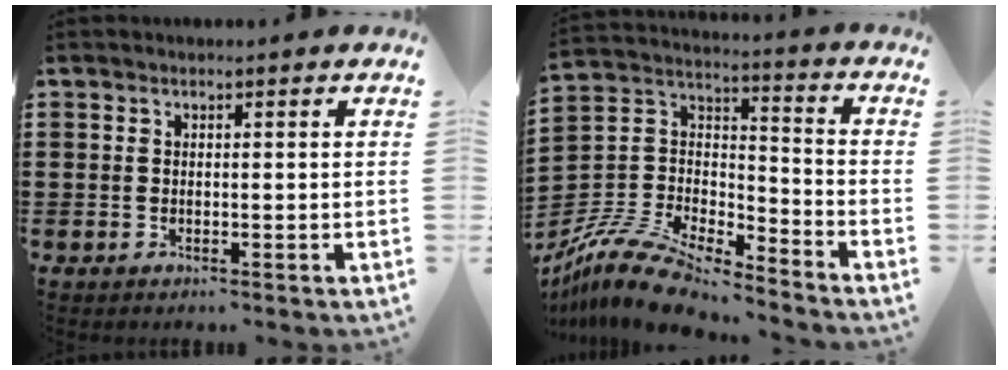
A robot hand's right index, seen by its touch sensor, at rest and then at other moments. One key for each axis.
{"total": 11.7, "fx": -10.6, "fy": 2.5, "fz": 4.3, "tx": -0.105, "ty": 0.013, "tz": -0.216}